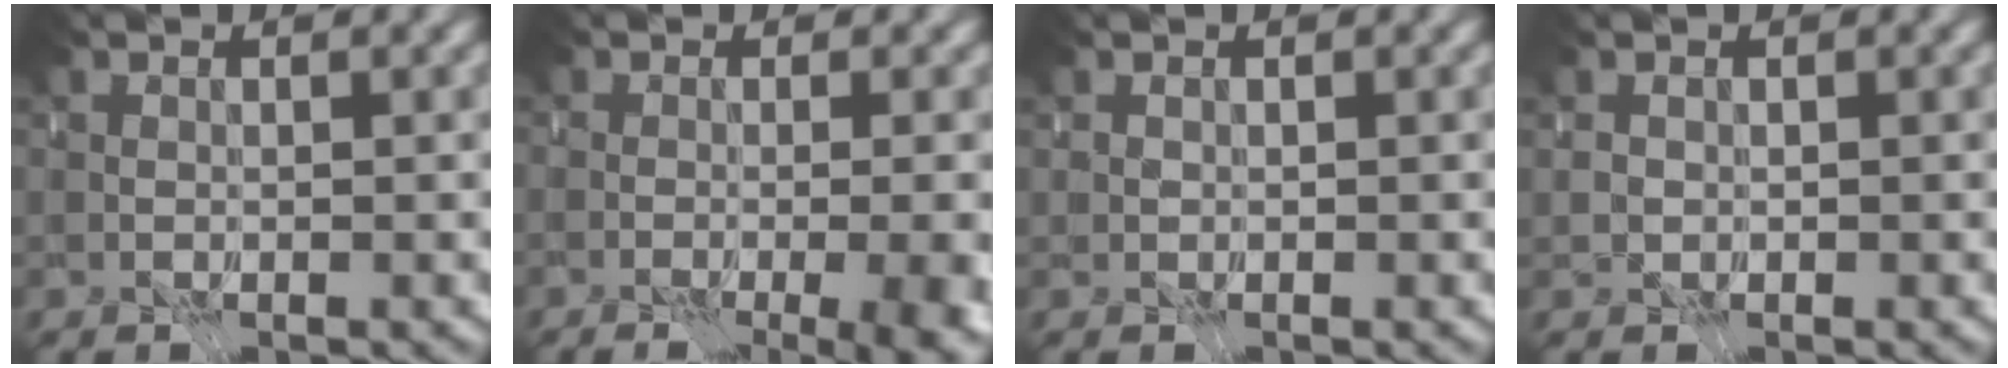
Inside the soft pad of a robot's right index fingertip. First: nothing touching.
{"total": 9.9, "force": [-3.6, 4.3, 8.1], "torque": [-0.075, -0.009, -0.021]}
{"total": 0.6, "force": [0.2, 0.6, 0.1], "torque": [-0.003, 0.002, 0.005]}
{"total": 0.9, "force": [-0.3, -0.2, -0.9], "torque": [0.019, -0.004, 0.004]}